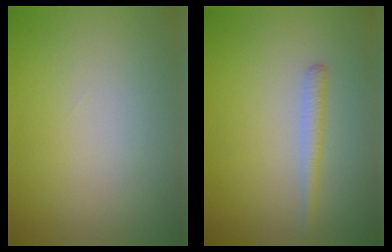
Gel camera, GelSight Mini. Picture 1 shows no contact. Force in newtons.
{"total": 1.5, "press": 1.5, "slide": 0.1}